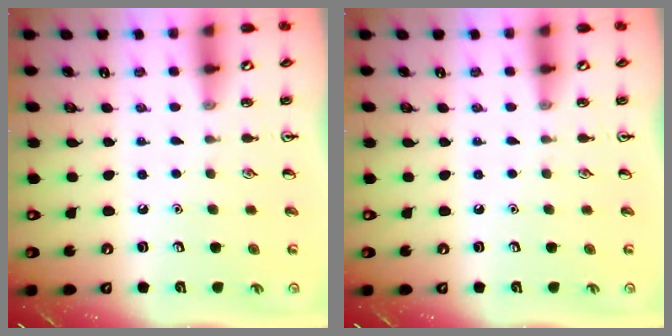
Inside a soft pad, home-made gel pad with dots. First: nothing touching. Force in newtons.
{"total": 0.0}